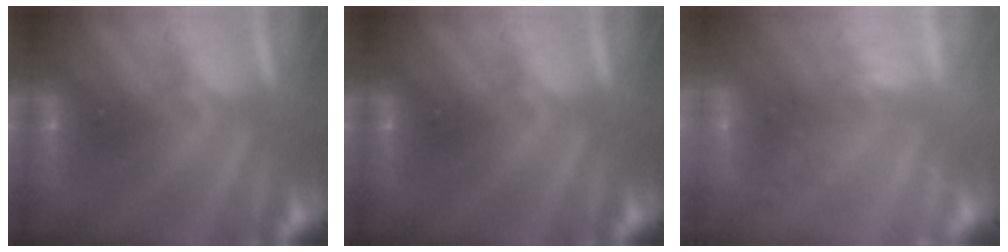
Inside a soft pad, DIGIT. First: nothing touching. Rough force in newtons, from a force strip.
{"total": 0.0}
{"total": 1.1}